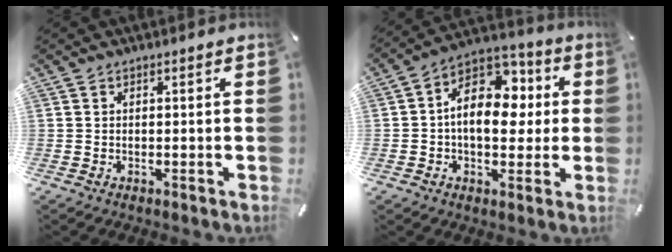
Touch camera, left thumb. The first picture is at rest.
{"total": 14.7, "force": [1.0, 10.4, 10.3], "torque": [-0.156, -0.004, 0.017]}